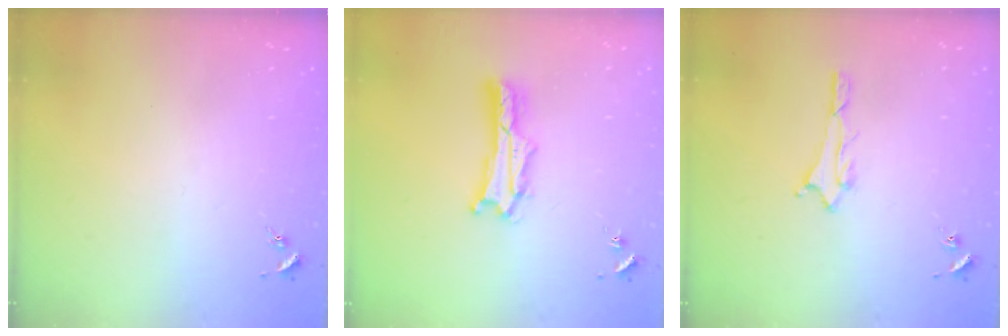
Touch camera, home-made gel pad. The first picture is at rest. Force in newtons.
{"total": 2.0, "press": 2.0, "slide": 0.3}
{"total": 1.5, "press": 1.5, "slide": 0.1}